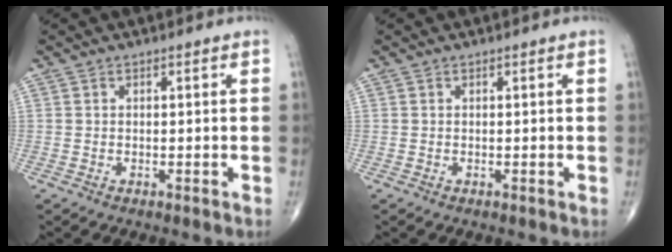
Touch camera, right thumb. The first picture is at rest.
{"total": 0.0}